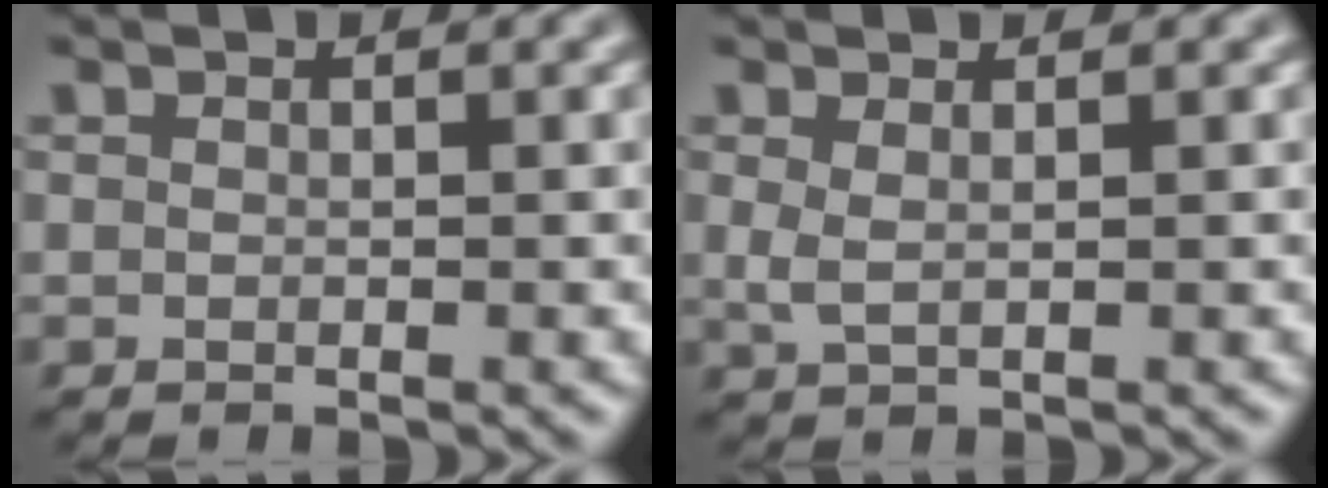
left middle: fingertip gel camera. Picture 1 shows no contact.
{"total": 1.3, "force": [0.5, 0.4, 1.1], "torque": [-0.027, -0.003, 0.013]}